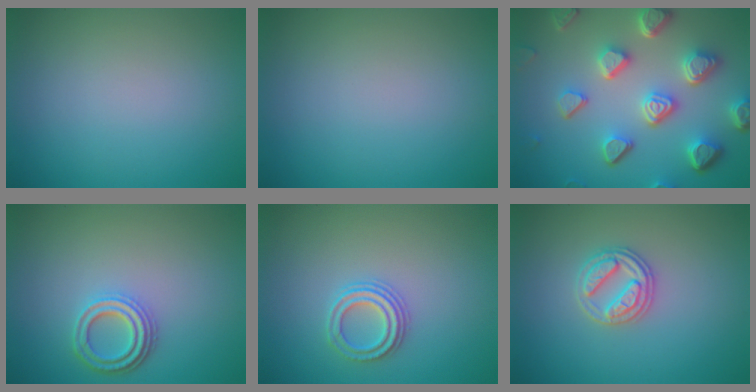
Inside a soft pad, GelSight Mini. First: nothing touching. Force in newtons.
{"total": 0.0}
{"total": 7.3, "press": 5.6, "slide": 4.7}
{"total": 3.0, "press": 2.6, "slide": 1.6}
{"total": 2.3, "press": 2.2, "slide": 0.8}
{"total": 2.7, "press": 2.7, "slide": 0.5}